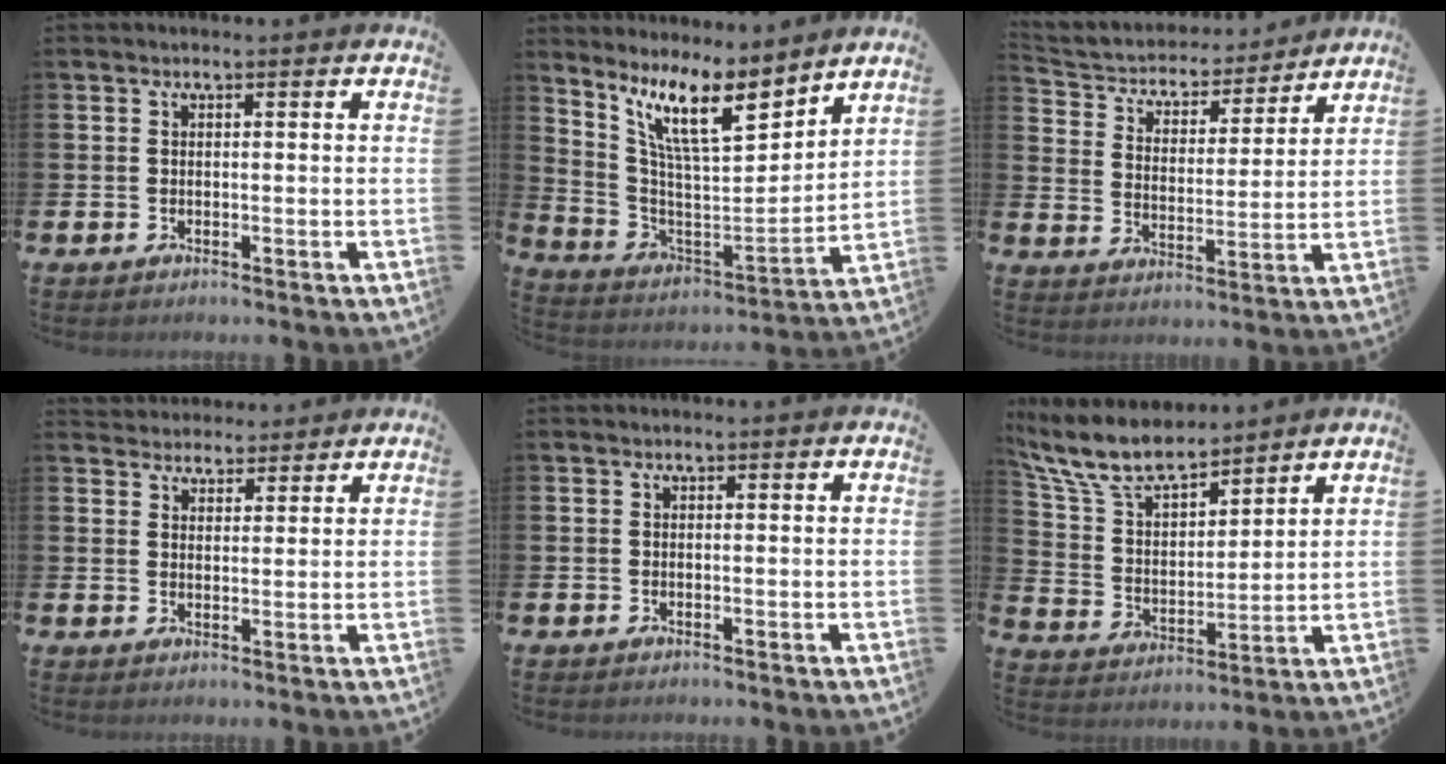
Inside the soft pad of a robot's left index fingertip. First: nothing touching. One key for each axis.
{"total": 11.7, "fx": 8.3, "fy": 2.9, "fz": 7.6, "tx": -0.174, "ty": -0.044, "tz": 0.143}
{"total": 5.1, "fx": 4.7, "fy": 2.0, "fz": 0.4, "tx": -0.044, "ty": -0.041, "tz": 0.077}
{"total": 3.7, "fx": 3.5, "fy": 1.1, "fz": -0.4, "tx": -0.003, "ty": -0.015, "tz": 0.066}
{"total": 0.0}
{"total": 9.1, "fx": 8.1, "fy": 2.7, "fz": 3.3, "tx": -0.107, "ty": -0.041, "tz": 0.148}